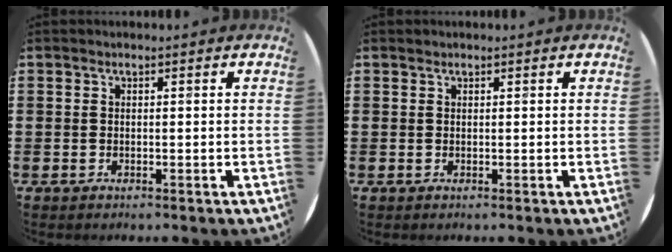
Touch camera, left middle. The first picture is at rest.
{"total": 0.0}